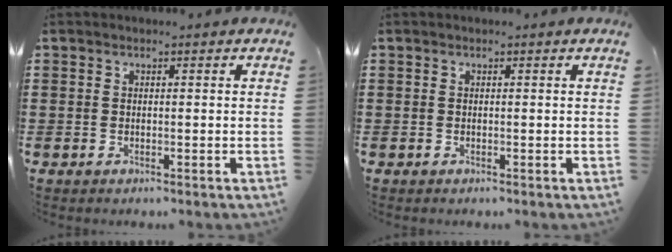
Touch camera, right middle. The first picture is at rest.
{"total": 0.0}